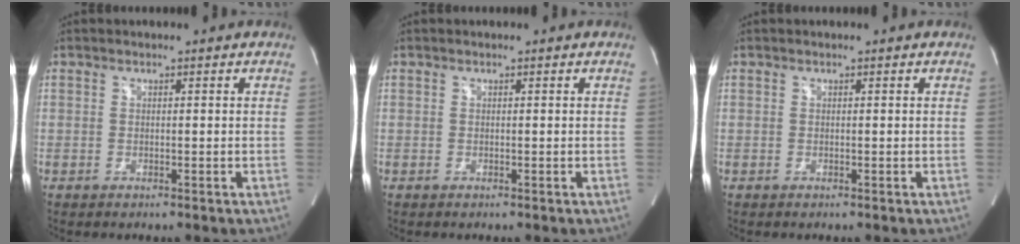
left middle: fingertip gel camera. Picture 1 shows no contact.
{"total": 0.0}
{"total": 0.0}